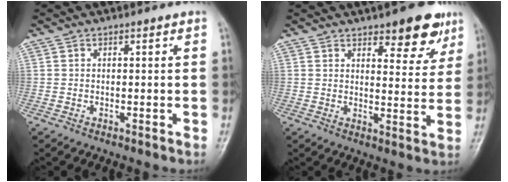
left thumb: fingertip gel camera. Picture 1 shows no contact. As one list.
[{"total": 9.7, "force": [6.3, 3.9, 6.3], "torque": [-0.046, -0.033, 0.082]}]